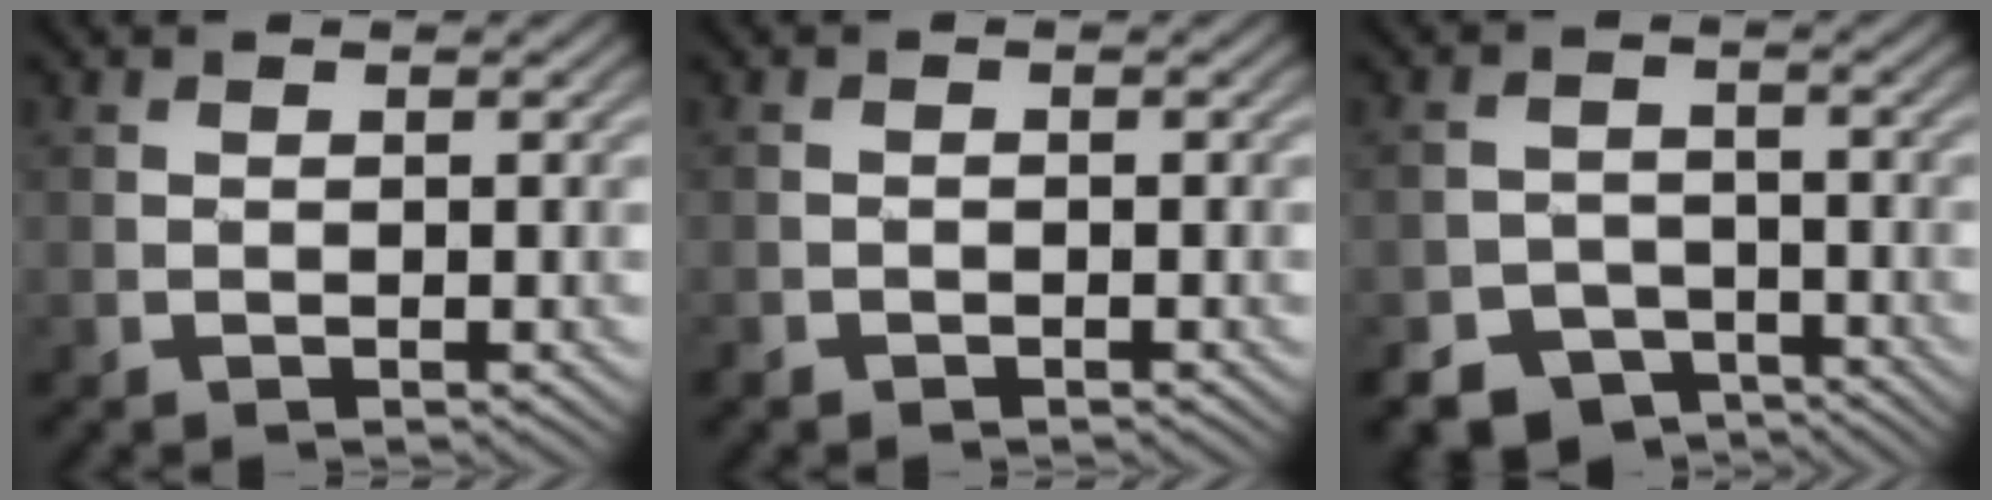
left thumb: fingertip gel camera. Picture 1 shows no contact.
{"total": 0.8, "force": [-0.7, 0.4, 0.1], "torque": [-0.003, -0.003, -0.015]}
{"total": 7.4, "force": [-5.6, 4.4, 1.7], "torque": [-0.022, -0.012, -0.088]}